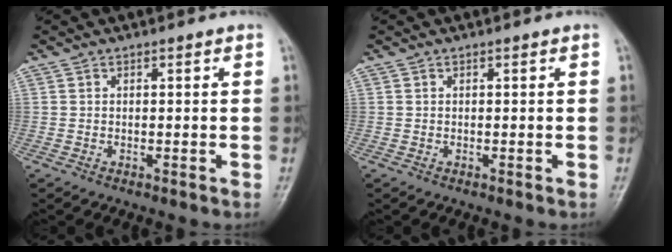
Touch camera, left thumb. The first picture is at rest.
{"total": 0.0}